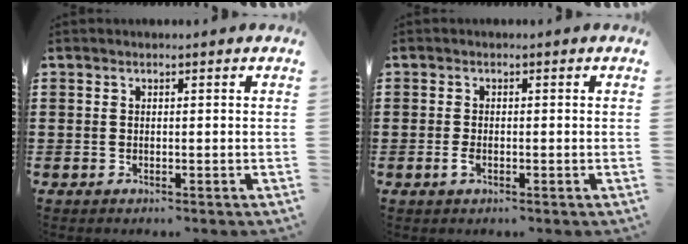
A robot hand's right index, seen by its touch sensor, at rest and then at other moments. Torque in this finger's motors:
{"motor_torque": [1.08, 1.06, 0.24, 0.06]}